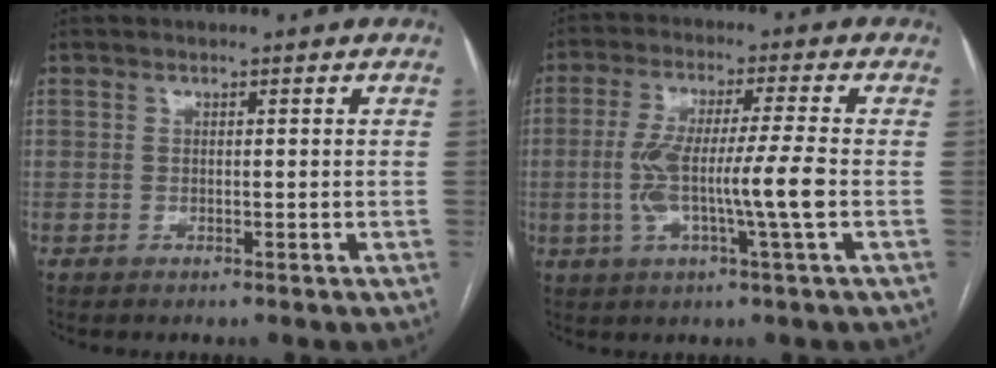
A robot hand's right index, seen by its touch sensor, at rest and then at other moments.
{"total": 9.8, "force": [-1.5, -0.3, 9.7], "torque": [-0.191, 0.005, -0.029]}